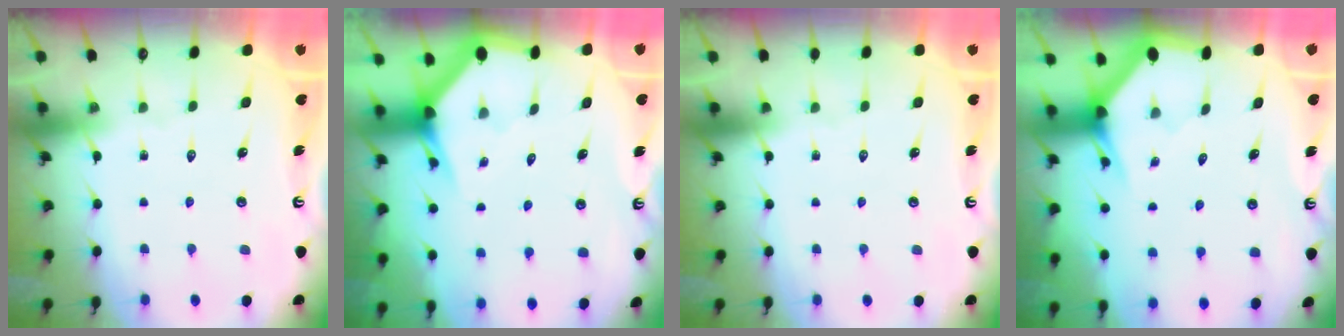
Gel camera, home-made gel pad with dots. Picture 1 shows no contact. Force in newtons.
{"total": 2.9, "press": 2.9, "slide": 0.2}
{"total": 0.0}
{"total": 3.0, "press": 3.0, "slide": 0.1}